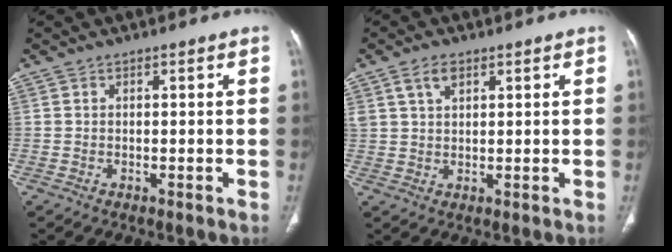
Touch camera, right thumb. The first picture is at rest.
{"total": 3.8, "force": [2.1, 2.2, 2.4], "torque": [-0.043, -0.003, 0.045]}